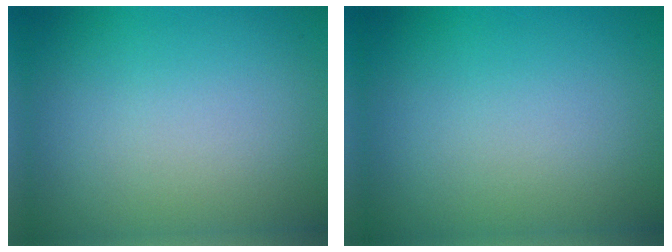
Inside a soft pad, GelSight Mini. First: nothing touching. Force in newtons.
{"total": 0.0}